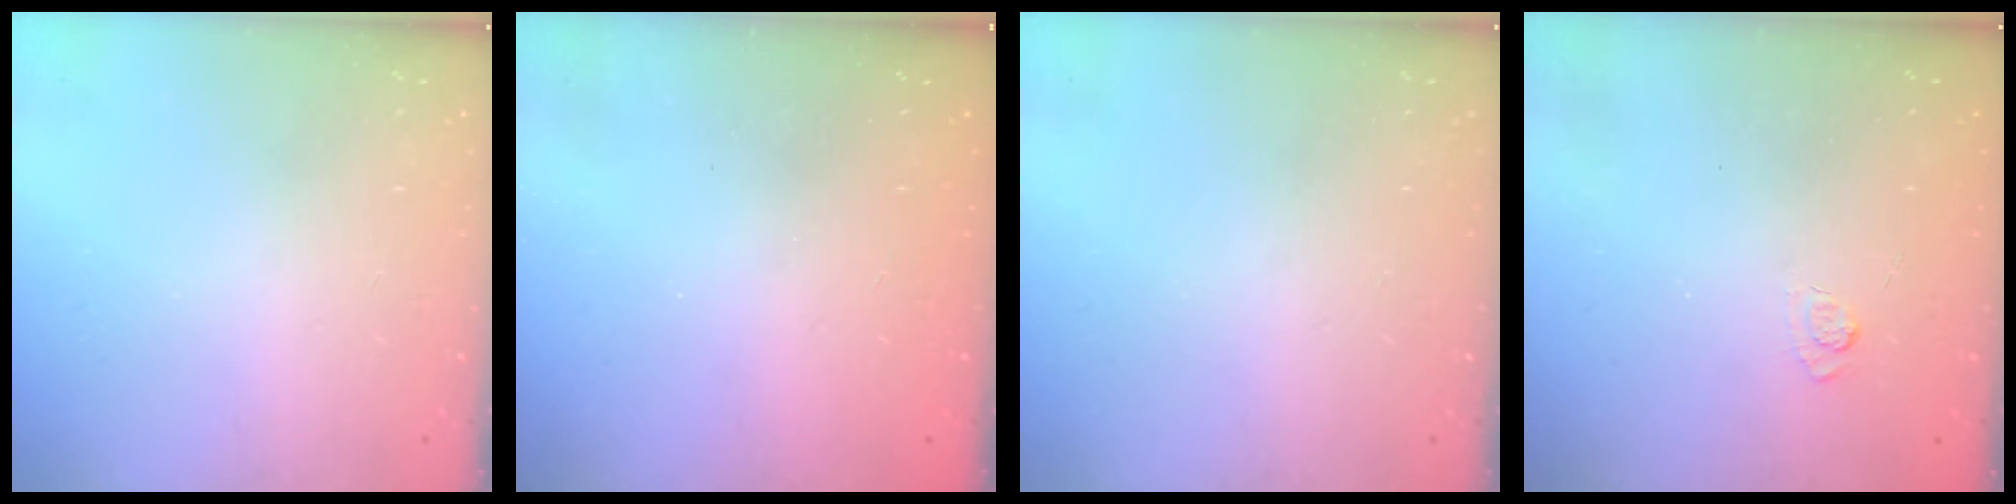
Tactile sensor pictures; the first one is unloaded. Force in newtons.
{"total": 2.4, "press": 2.3, "slide": 0.8}
{"total": 0.0}
{"total": 2.2, "press": 1.8, "slide": 1.3}